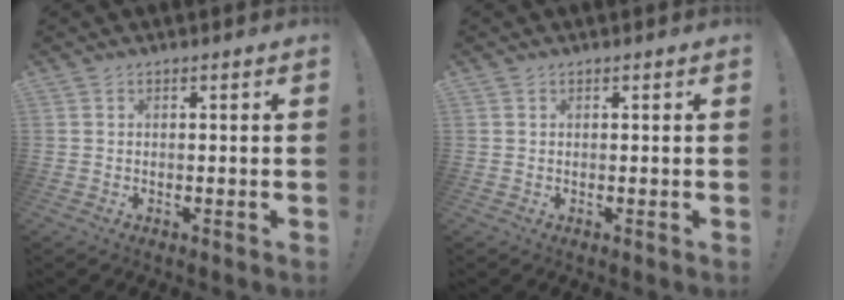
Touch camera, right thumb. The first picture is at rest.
{"total": 0.0}